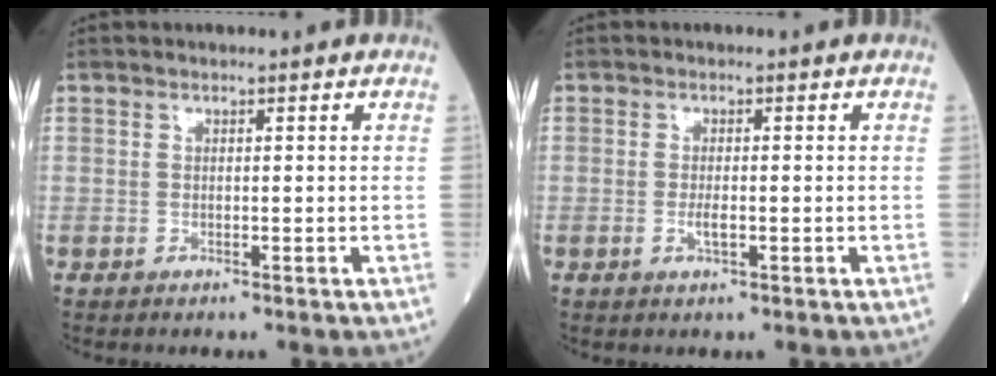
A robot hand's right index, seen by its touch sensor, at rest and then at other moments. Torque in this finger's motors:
{"motor_torque": [0.30, -0.10, 0.21, 0.05]}